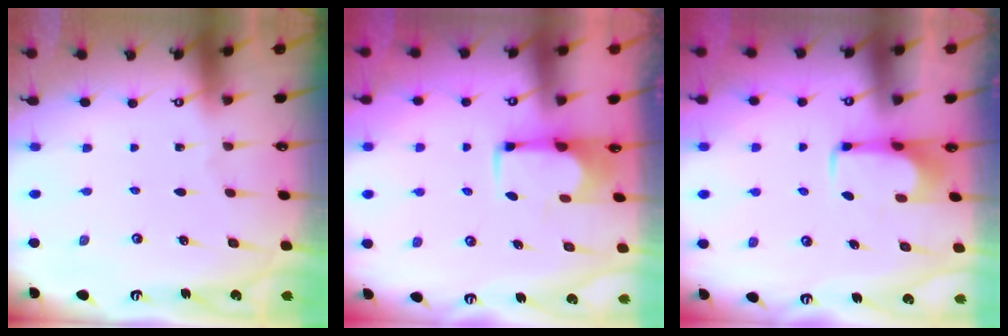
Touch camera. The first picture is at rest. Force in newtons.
{"total": 1.7, "press": 1.5, "slide": 0.8}
{"total": 2.1, "press": 2.1, "slide": 0.4}